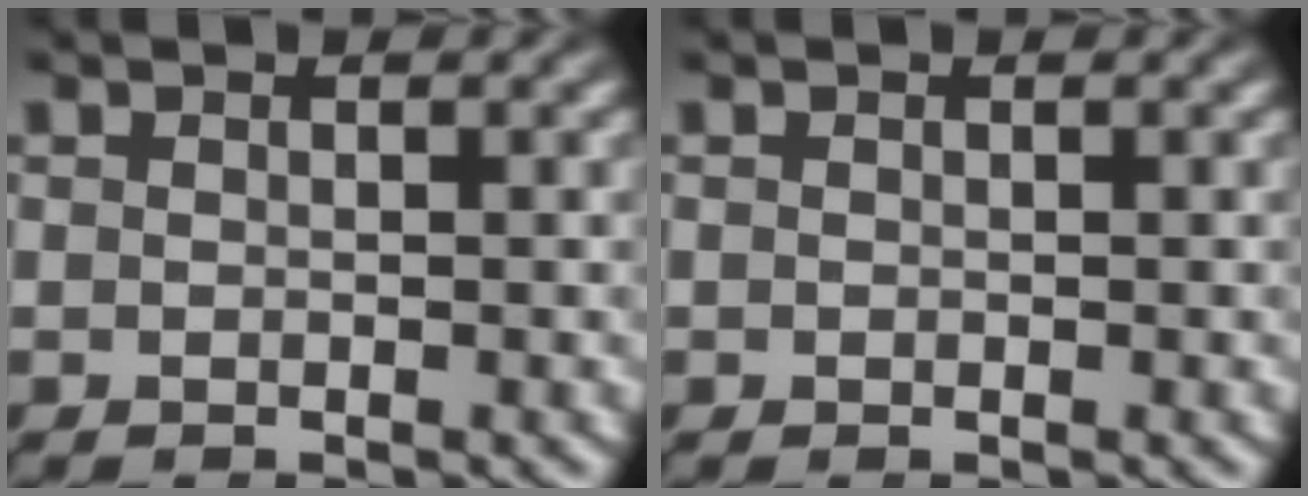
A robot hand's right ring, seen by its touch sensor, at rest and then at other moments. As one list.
[{"total": 0.0}]